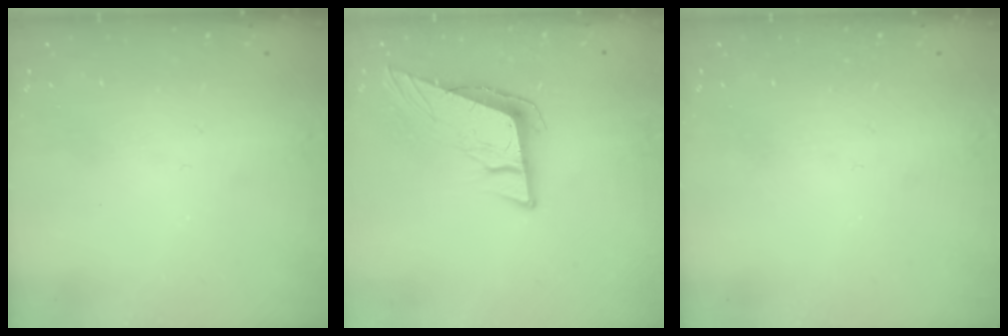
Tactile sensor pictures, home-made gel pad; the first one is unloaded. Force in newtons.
{"total": 10.2, "press": 10.0, "slide": 1.6}
{"total": 0.0}